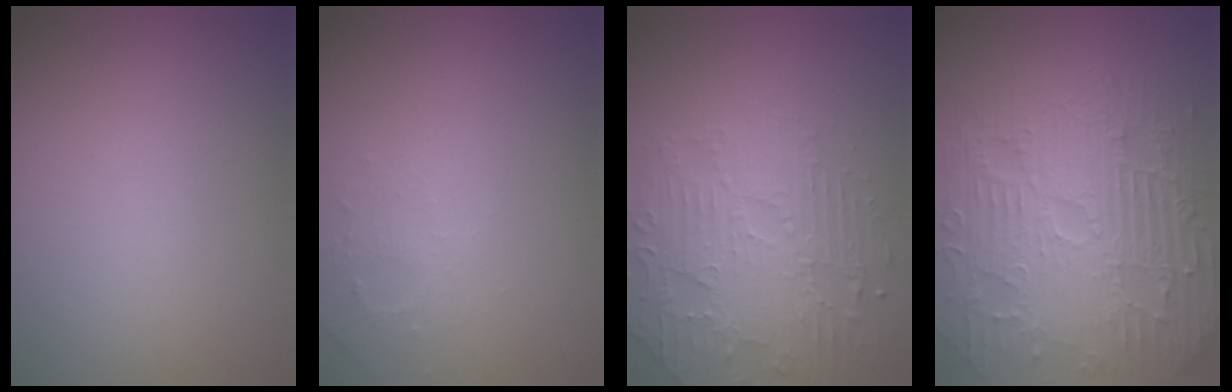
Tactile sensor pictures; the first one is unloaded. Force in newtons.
{"total": 1.6, "press": 1.5, "slide": 0.4}
{"total": 4.6, "press": 3.8, "slide": 2.6}
{"total": 11.2, "press": 7.3, "slide": 8.5}